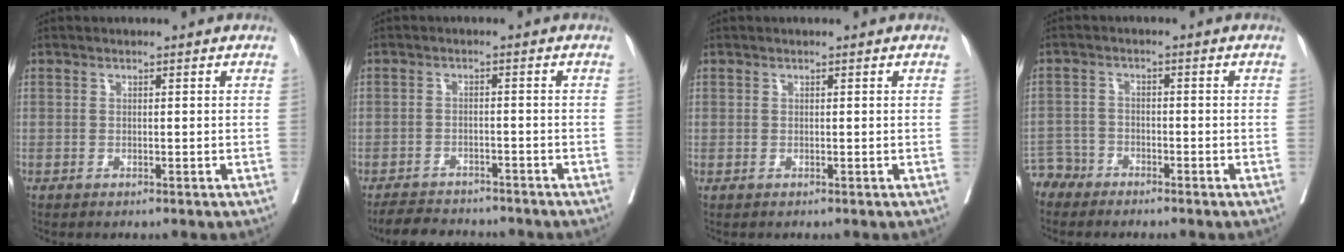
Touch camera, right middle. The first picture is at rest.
{"total": 7.6, "force": [-7.0, 2.2, 1.9], "torque": [-0.024, -0.004, -0.104]}
{"total": 0.0}
{"total": 3.8, "force": [-3.4, 1.5, -0.8], "torque": [0.016, -0.001, -0.070]}